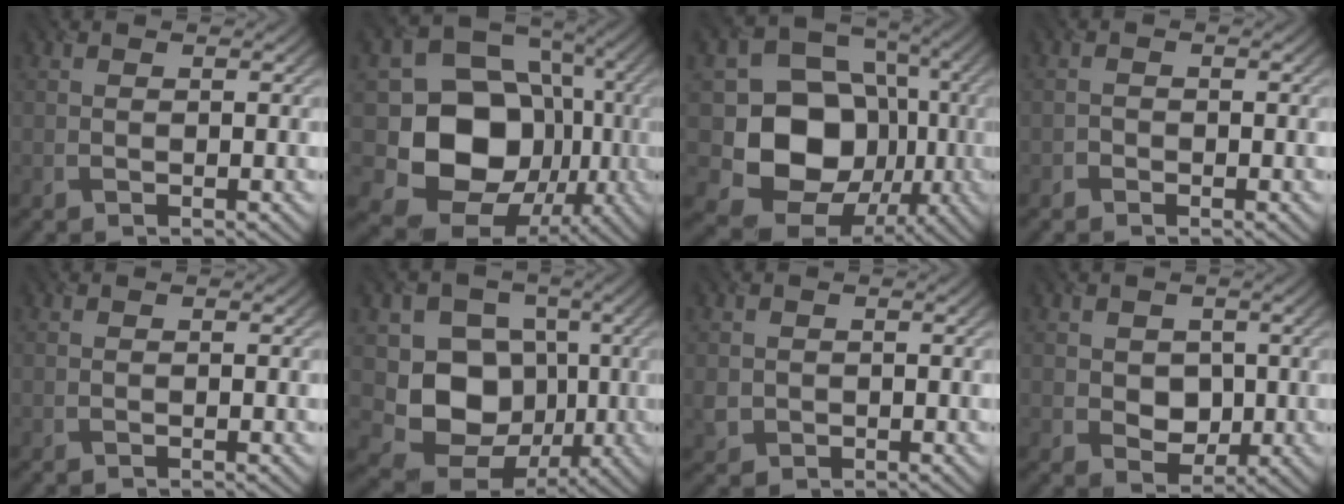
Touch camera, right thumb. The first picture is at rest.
{"total": 16.4, "force": [-2.4, 13.5, 9.1], "torque": [-0.171, -0.043, -0.036]}
{"total": 14.8, "force": [-2.1, 12.2, 8.1], "torque": [-0.150, -0.033, -0.040]}
{"total": 0.9, "force": [-0.7, 0.6, 0.1], "torque": [0.000, 0.001, -0.014]}
{"total": 0.0}
{"total": 10.0, "force": [-0.7, 8.6, 5.2], "torque": [-0.109, -0.025, -0.018]}
{"total": 1.9, "force": [-0.1, 1.8, 0.5], "torque": [-0.020, -0.007, -0.001]}
{"total": 4.1, "force": [0.3, 3.4, 2.2], "torque": [-0.049, -0.008, 0.003]}